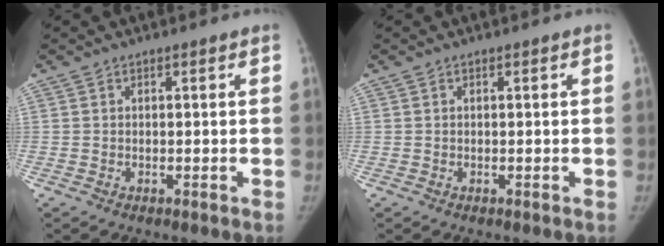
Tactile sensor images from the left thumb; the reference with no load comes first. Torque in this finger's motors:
{"motor_torque": [0.00, 0.00, 0.23, -0.20, 0.00]}